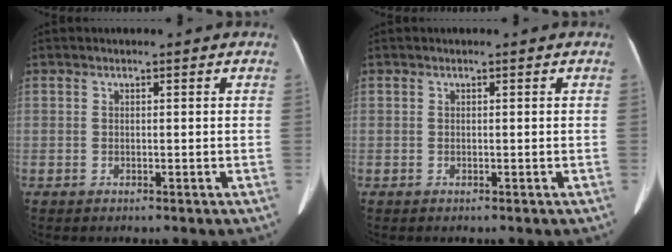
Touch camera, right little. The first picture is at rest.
{"total": 0.0}